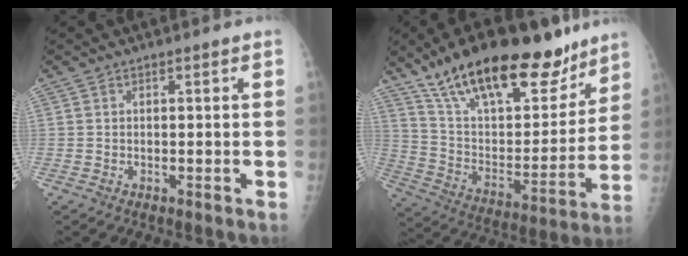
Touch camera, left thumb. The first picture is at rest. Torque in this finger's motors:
{"motor_torque": [0.91, 0.92, 1.44, -1.33, 0.48]}